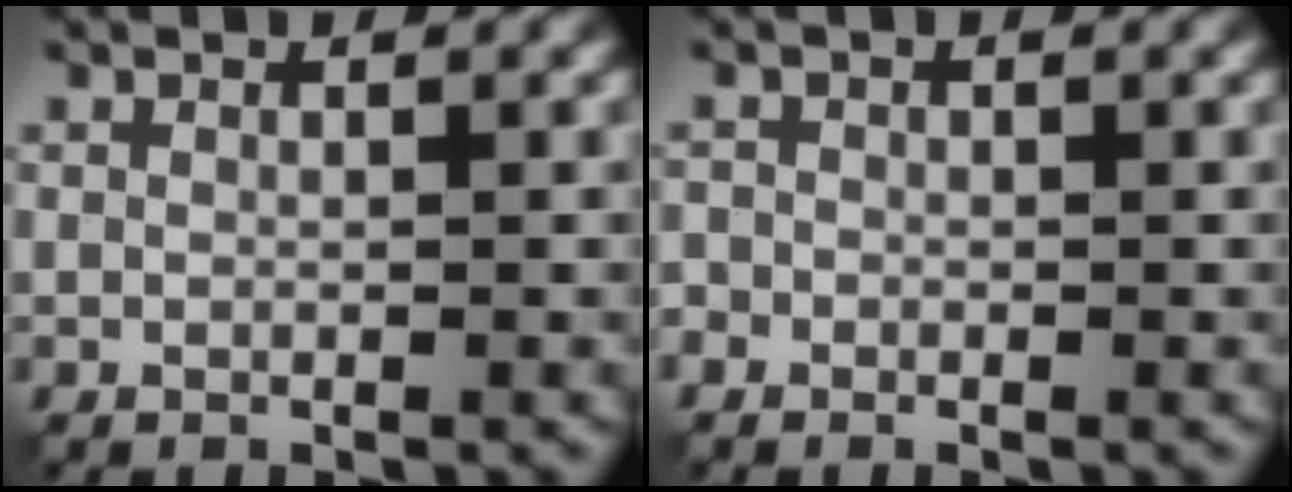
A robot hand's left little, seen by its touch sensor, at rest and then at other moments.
{"total": 0.9, "force": [-0.6, 0.7, -0.2], "torque": [0.004, 0.000, -0.010]}